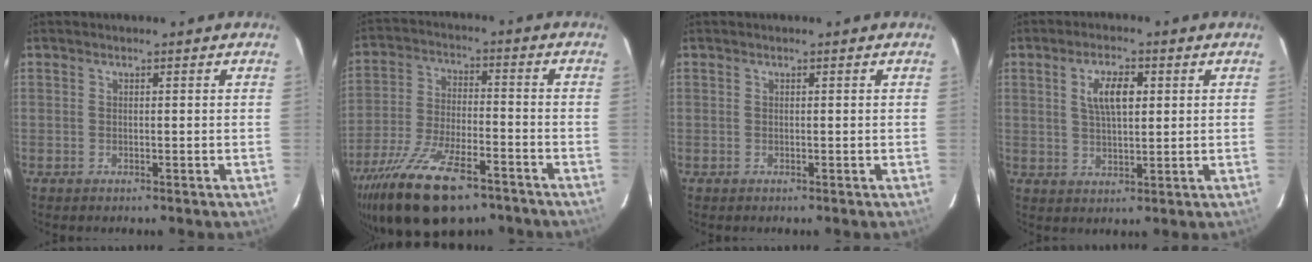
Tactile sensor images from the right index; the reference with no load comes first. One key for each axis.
{"total": 19.8, "fx": -13.6, "fy": 7.3, "fz": 12.4, "tx": -0.252, "ty": -0.043, "tz": -0.231}
{"total": 0.0}
{"total": 6.3, "fx": 1.9, "fy": 2.5, "fz": 5.4, "tx": -0.099, "ty": 0.007, "tz": 0.036}